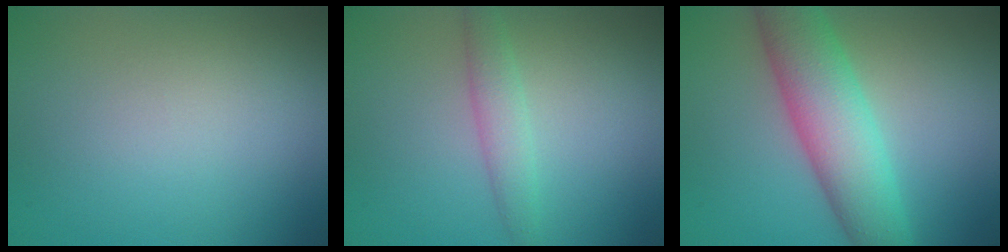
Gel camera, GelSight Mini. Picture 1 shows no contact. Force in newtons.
{"total": 2.2, "press": 2.2, "slide": 0.2}
{"total": 7.6, "press": 7.6, "slide": 0.1}